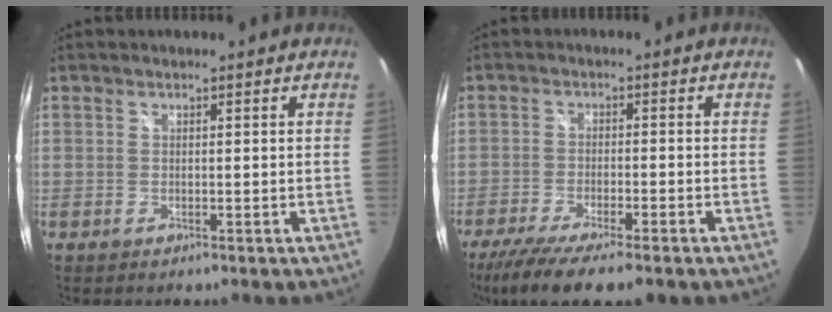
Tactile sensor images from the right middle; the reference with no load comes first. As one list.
[{"total": 11.7, "force": [-8.9, 1.6, 7.4], "torque": [-0.156, -0.042, -0.147]}]